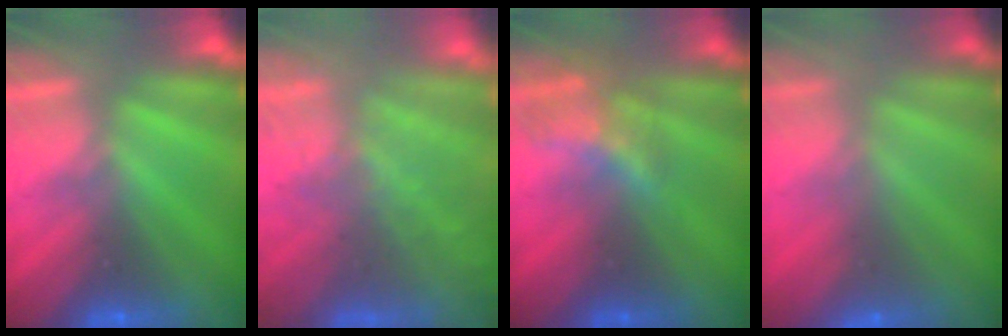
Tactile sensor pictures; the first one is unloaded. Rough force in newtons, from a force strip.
{"total": 11.6}
{"total": 2.1}
{"total": 3.0}